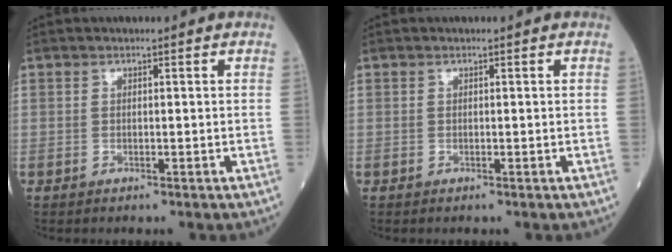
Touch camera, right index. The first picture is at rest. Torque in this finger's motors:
{"motor_torque": [0.05, 0.00, -0.02, 0.00]}